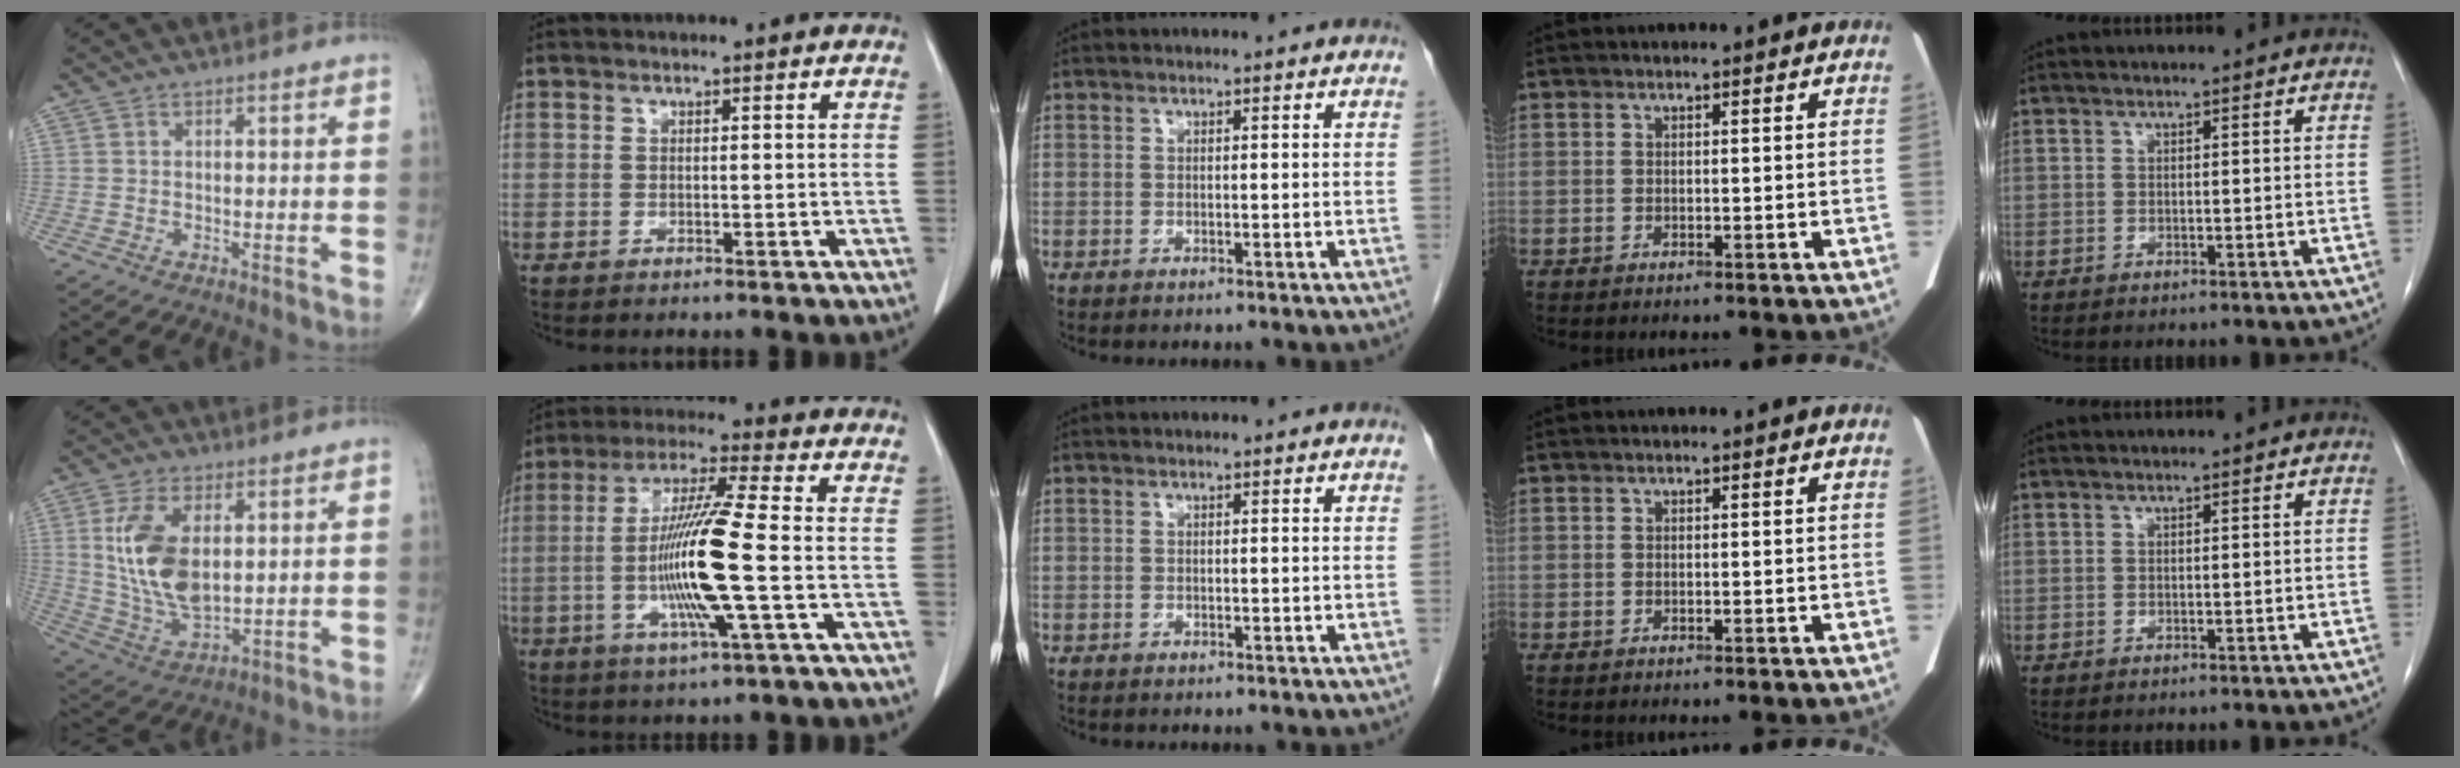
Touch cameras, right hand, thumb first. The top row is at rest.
{"thumb": {"total": 14.2, "force": [2.9, 7.6, 11.6], "torque": [-0.224, -0.017, 0.066]}, "index": {"total": 13.4, "force": [-2.3, -0.6, 13.2], "torque": [-0.261, -0.009, -0.052]}}